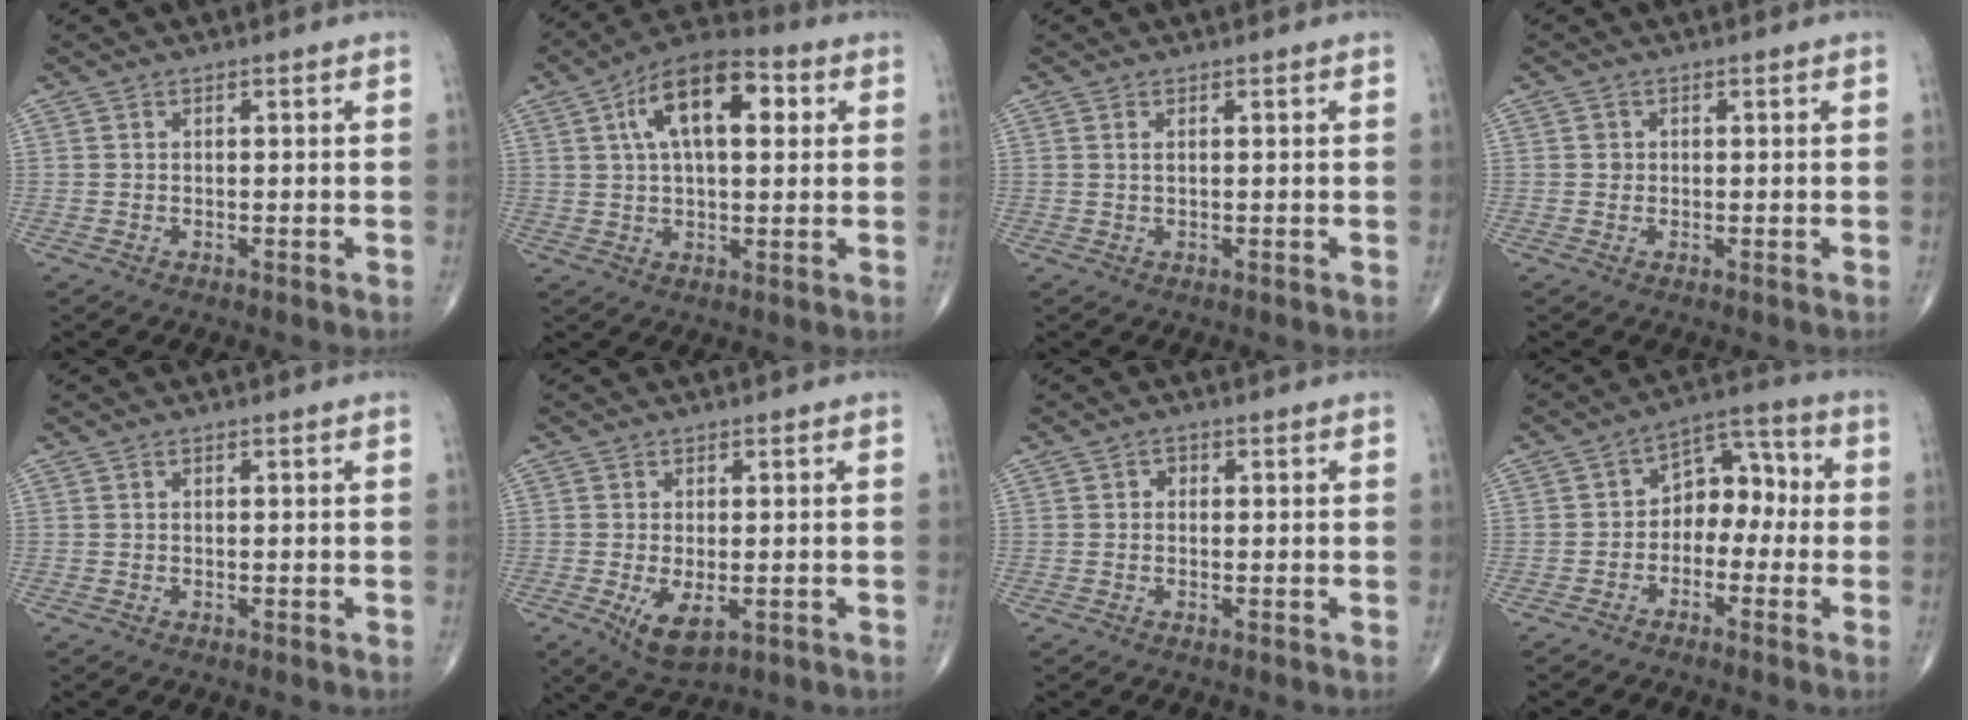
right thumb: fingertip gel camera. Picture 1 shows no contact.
{"total": 14.6, "force": [4.2, 7.1, 12.1], "torque": [-0.184, 0.019, 0.062]}
{"total": 0.7, "force": [0.3, 0.2, 0.6], "torque": [-0.012, 0.004, 0.005]}
{"total": 0.9, "force": [0.1, 0.9, 0.2], "torque": [0.002, 0.002, 0.002]}
{"total": 0.0}
{"total": 6.0, "force": [-1.7, 2.7, 5.0], "torque": [-0.087, -0.014, -0.018]}
{"total": 1.2, "force": [0.1, 1.0, 0.6], "torque": [0.000, 0.004, -0.003]}
{"total": 8.3, "force": [-1.4, 5.8, 5.7], "torque": [-0.046, 0.045, -0.041]}